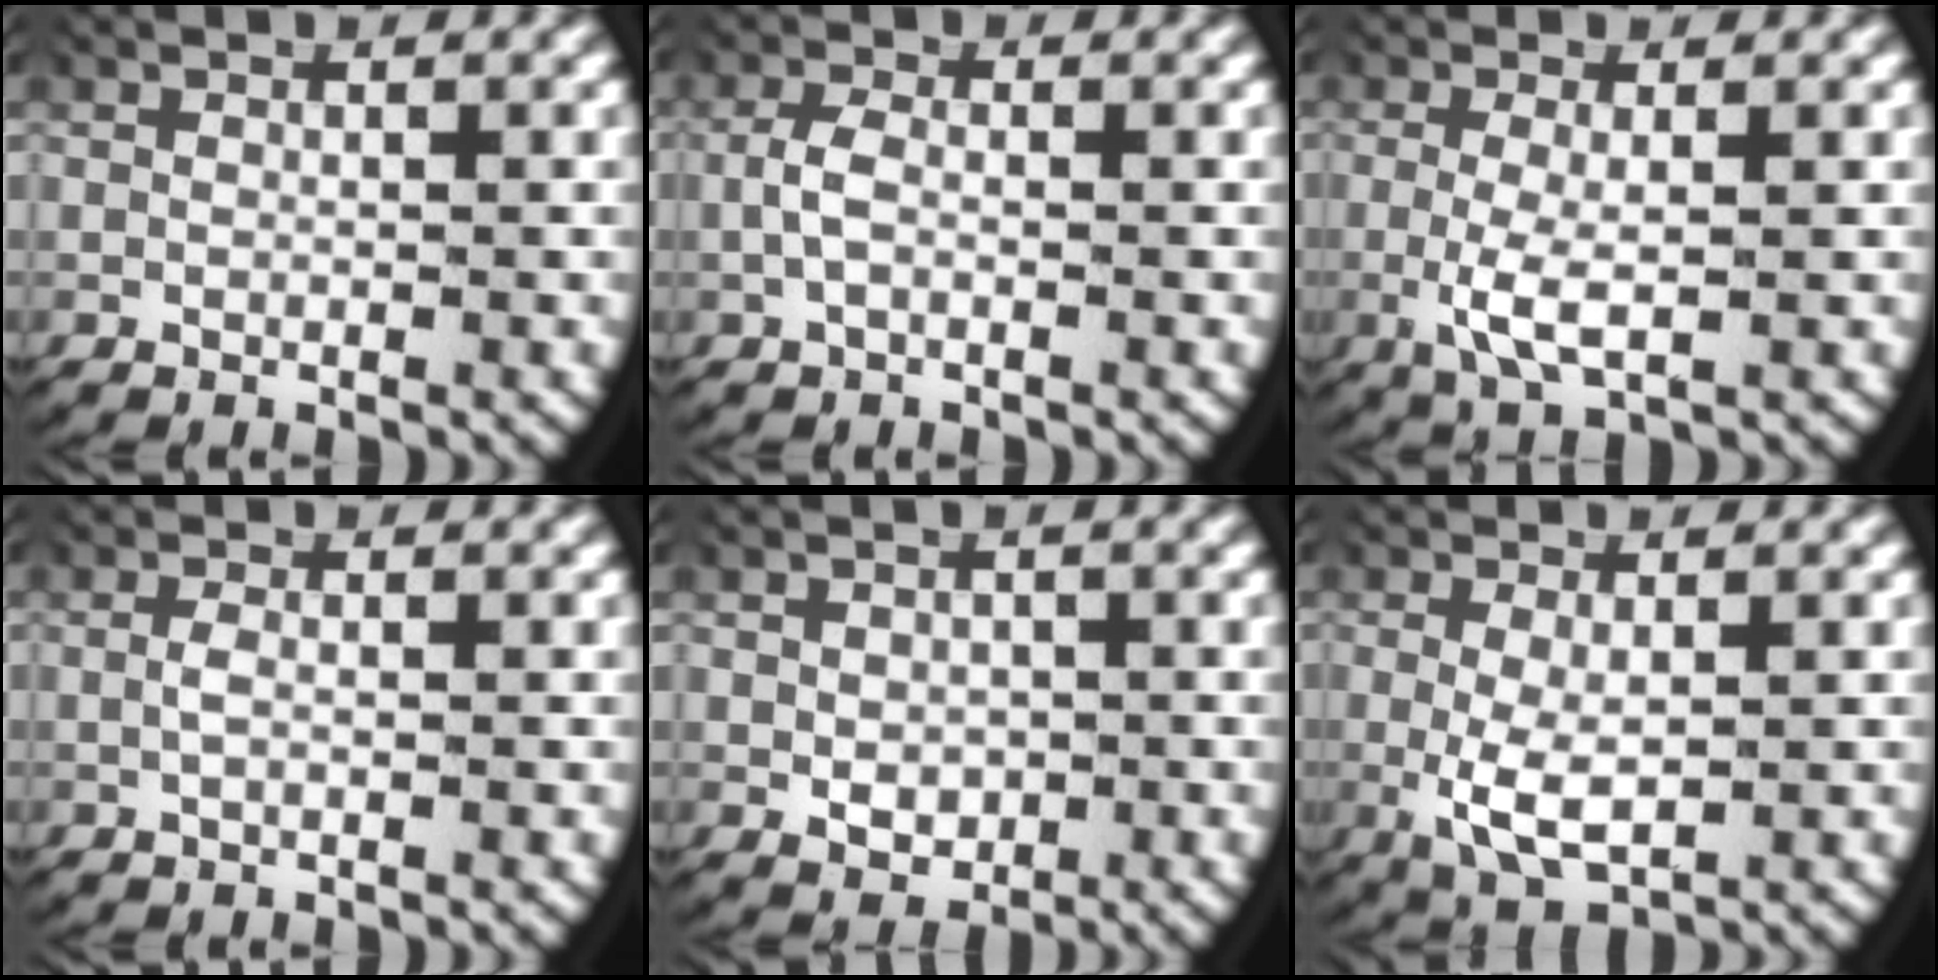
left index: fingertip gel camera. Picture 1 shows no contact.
{"total": 1.8, "force": [-0.4, 0.8, 1.5], "torque": [-0.048, -0.004, -0.005]}
{"total": 3.3, "force": [-0.5, 1.1, 3.1], "torque": [-0.075, -0.016, 0.000]}
{"total": 0.8, "force": [-0.3, 0.0, 0.8], "torque": [-0.027, -0.006, -0.002]}
{"total": 2.1, "force": [-0.7, 1.6, 1.2], "torque": [-0.029, -0.019, 0.003]}
{"total": 4.6, "force": [-0.9, 2.6, 3.7], "torque": [-0.089, -0.025, -0.002]}